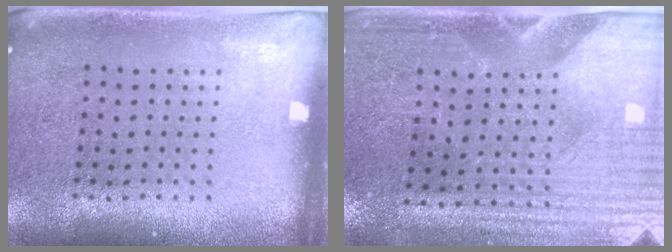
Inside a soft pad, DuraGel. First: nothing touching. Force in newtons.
{"total": 3.6, "press": 3.4, "slide": 1.4}